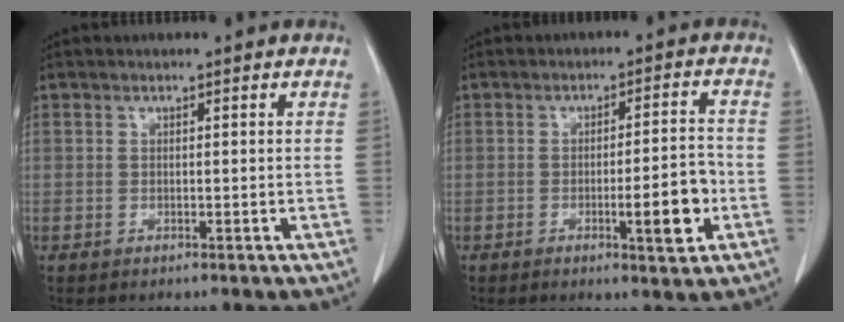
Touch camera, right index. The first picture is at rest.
{"total": 6.9, "force": [-2.2, 0.9, 6.4], "torque": [-0.088, 0.003, -0.028]}